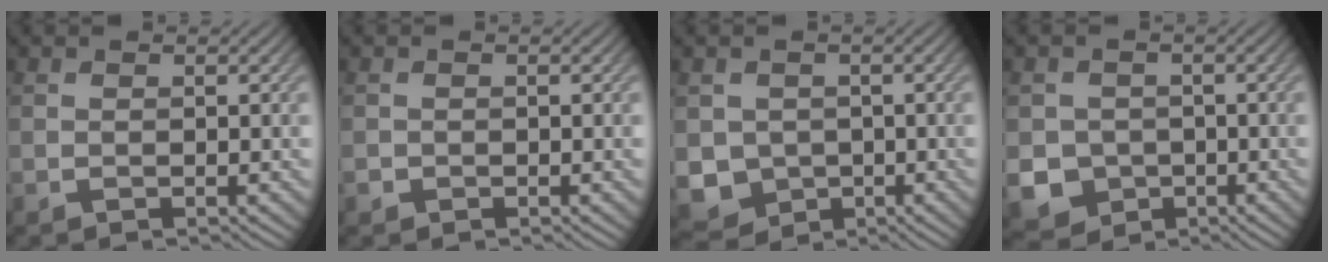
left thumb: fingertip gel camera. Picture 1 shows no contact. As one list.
[{"total": 0.9, "force": [-0.5, 0.7, 0.1], "torque": [-0.001, -0.004, -0.012]}, {"total": 5.0, "force": [-0.8, 4.6, 1.8], "torque": [-0.053, -0.022, -0.022]}, {"total": 6.0, "force": [-1.9, 5.3, 1.9], "torque": [-0.047, -0.015, -0.051]}]